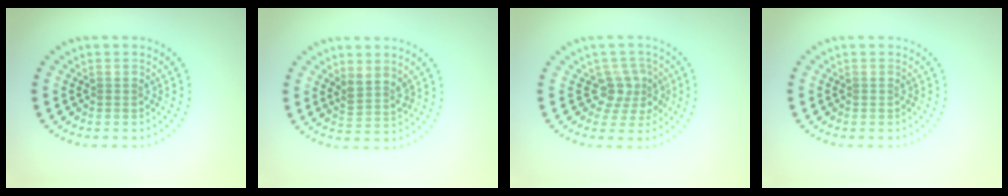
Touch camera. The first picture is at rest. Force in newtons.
{"total": 2.1, "press": 1.7, "slide": 1.4}
{"total": 2.7, "press": 2.1, "slide": 1.8}
{"total": 0.0}